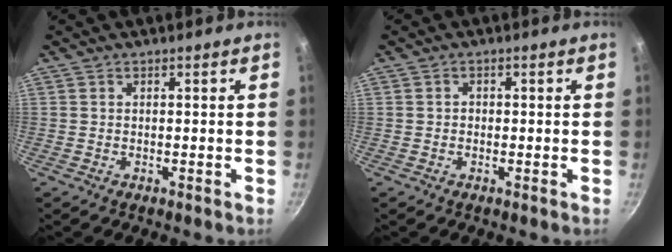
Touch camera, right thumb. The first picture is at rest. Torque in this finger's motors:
{"motor_torque": [0.37, -0.28, -0.02, -0.15, 0.00]}